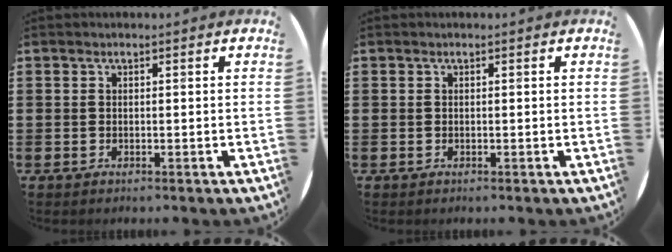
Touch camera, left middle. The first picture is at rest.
{"total": 0.0}